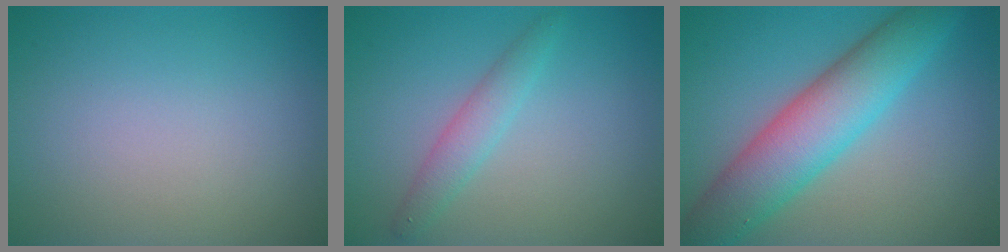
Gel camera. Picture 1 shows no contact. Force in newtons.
{"total": 2.1, "press": 2.1, "slide": 0.0}
{"total": 8.0, "press": 8.0, "slide": 0.0}